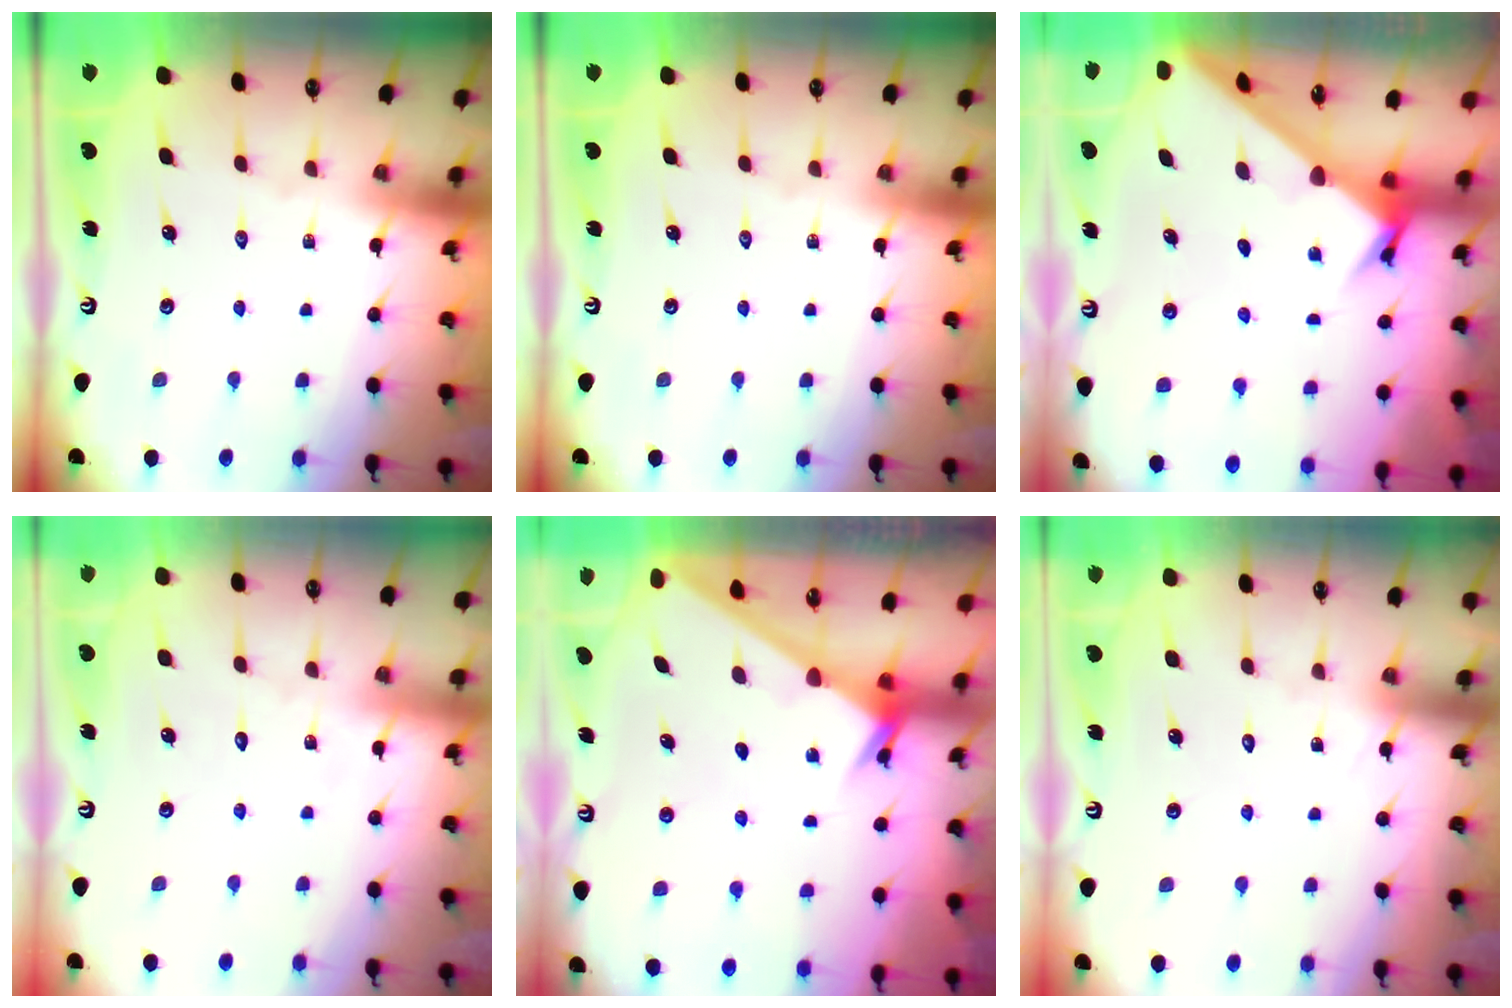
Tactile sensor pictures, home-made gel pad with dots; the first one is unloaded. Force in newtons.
{"total": 0.0}
{"total": 2.6, "press": 2.6, "slide": 0.2}
{"total": 3.4, "press": 3.4, "slide": 0.3}
{"total": 2.4, "press": 2.4, "slide": 0.2}
{"total": 4.7, "press": 4.7, "slide": 0.4}